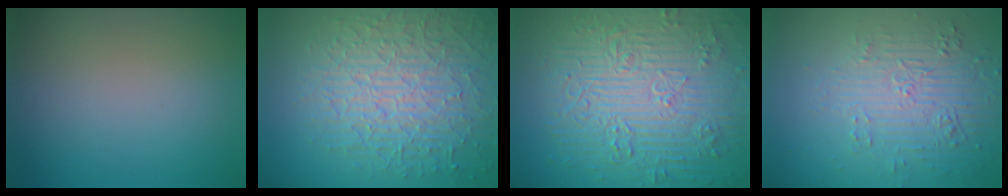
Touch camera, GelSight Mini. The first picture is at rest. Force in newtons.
{"total": 8.8, "press": 6.0, "slide": 6.4}
{"total": 11.4, "press": 7.6, "slide": 8.5}
{"total": 4.4, "press": 3.4, "slide": 2.8}